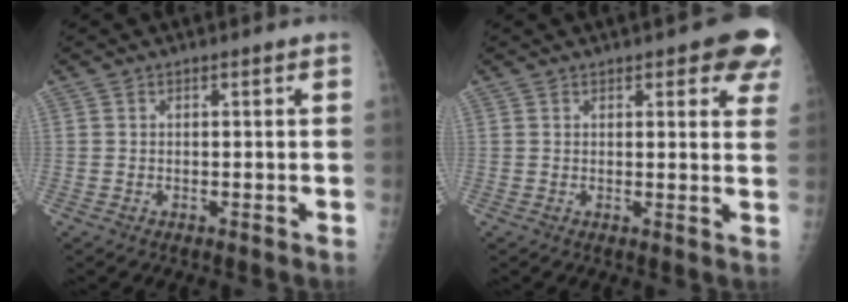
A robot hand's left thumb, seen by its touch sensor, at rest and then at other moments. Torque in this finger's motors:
{"motor_torque": [1.32, 0.80, 0.66, -0.41, 0.02]}